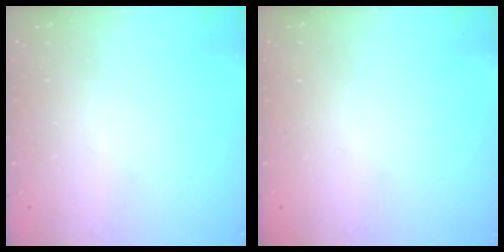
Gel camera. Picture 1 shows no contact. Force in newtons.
{"total": 0.0}